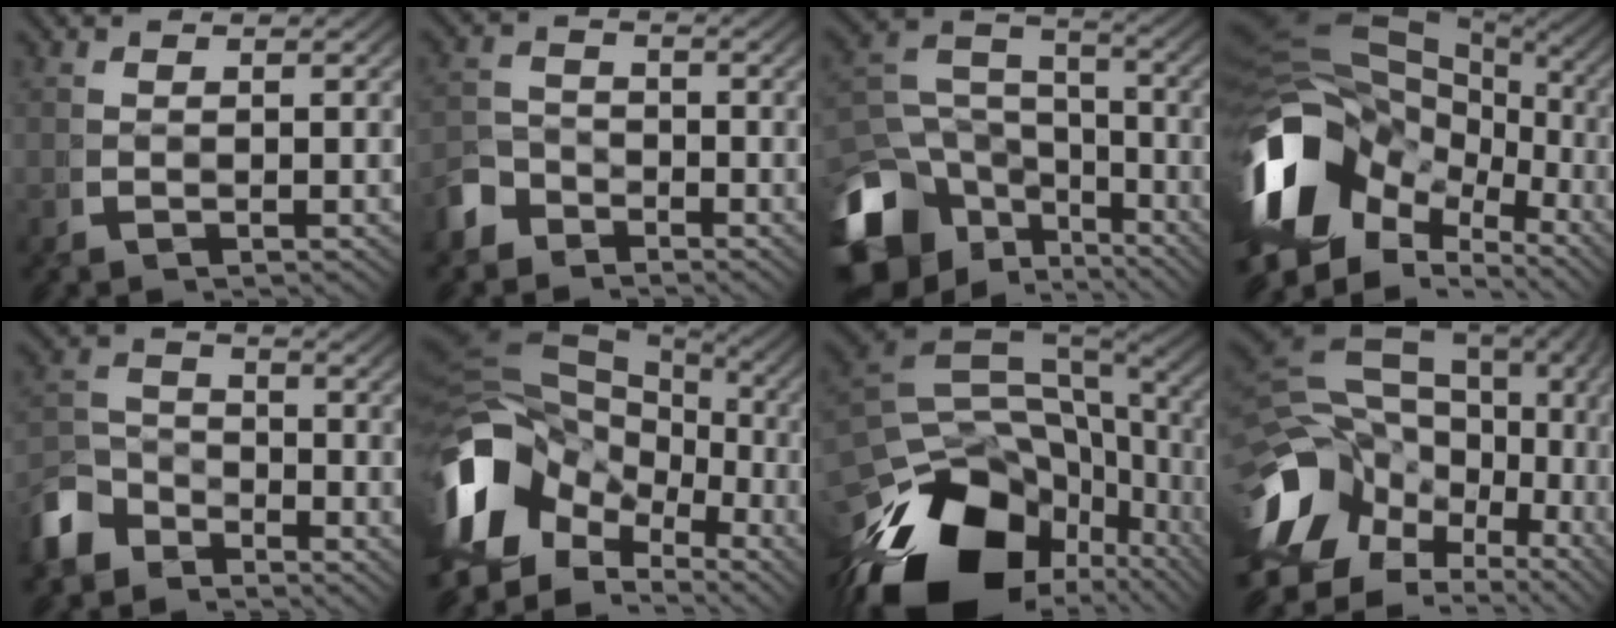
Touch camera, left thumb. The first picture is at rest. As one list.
[{"total": 3.6, "force": [-2.9, 2.1, 0.1], "torque": [-0.001, -0.013, -0.054]}, {"total": 13.0, "force": [-4.3, 9.2, 8.1], "torque": [-0.136, -0.038, -0.059]}, {"total": 20.0, "force": [-2.2, 13.7, 14.4], "torque": [-0.313, -0.050, -0.012]}, {"total": 5.8, "force": [-3.7, 3.8, 2.2], "torque": [-0.034, -0.017, -0.064]}, {"total": 18.3, "force": [-1.2, 12.9, 12.9], "torque": [-0.267, -0.036, -0.006]}, {"total": 19.7, "force": [-4.3, 12.7, 14.4], "torque": [-0.238, -0.047, -0.048]}, {"total": 21.3, "force": [-1.6, 15.4, 14.6], "torque": [-0.269, -0.037, -0.012]}]